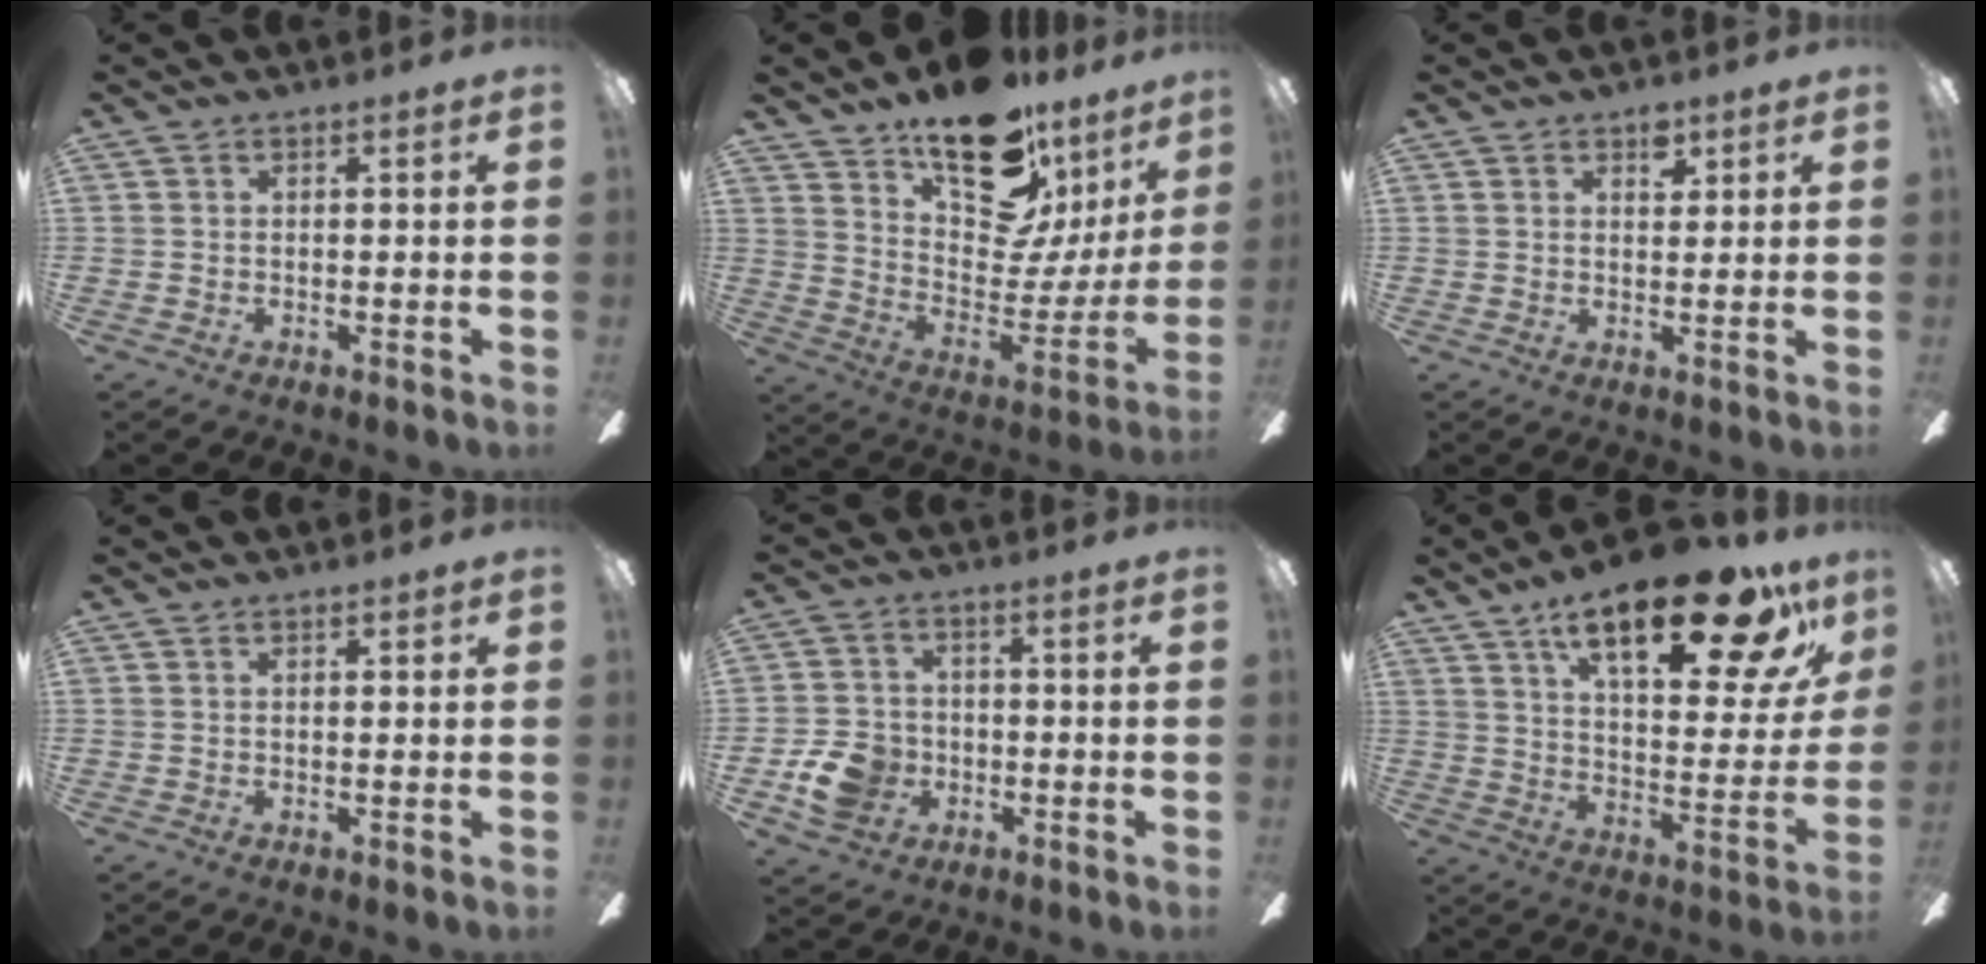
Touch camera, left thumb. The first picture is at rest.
{"total": 20.3, "force": [14.7, 9.4, 10.4], "torque": [-0.154, -0.112, 0.261]}
{"total": 4.1, "force": [2.6, 2.4, 2.1], "torque": [-0.015, -0.010, 0.041]}
{"total": 1.1, "force": [0.9, 0.3, 0.5], "torque": [-0.004, -0.003, 0.014]}
{"total": 9.2, "force": [-2.8, 7.7, 4.2], "torque": [-0.087, 0.020, -0.051]}
{"total": 25.0, "force": [15.9, 8.3, 17.4], "torque": [-0.258, -0.090, 0.252]}